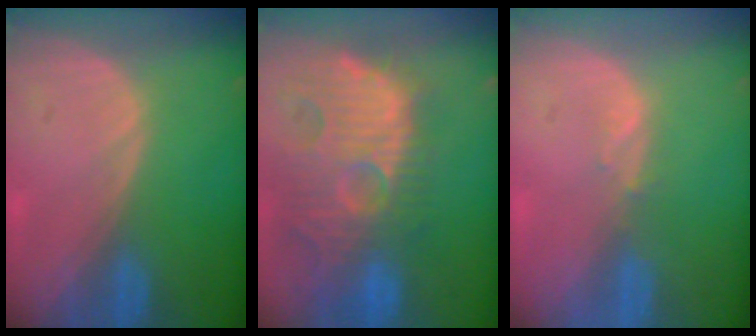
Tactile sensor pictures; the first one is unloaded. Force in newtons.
{"total": 14.2, "press": 12.5, "slide": 6.8}
{"total": 1.1, "press": 1.0, "slide": 0.4}